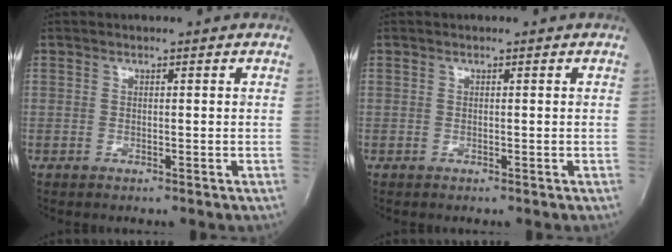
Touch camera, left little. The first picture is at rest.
{"total": 0.0}